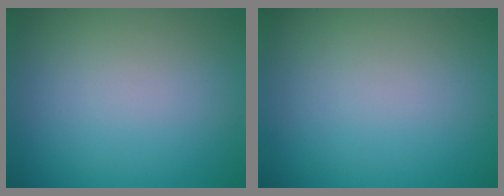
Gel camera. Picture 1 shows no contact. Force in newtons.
{"total": 0.0}